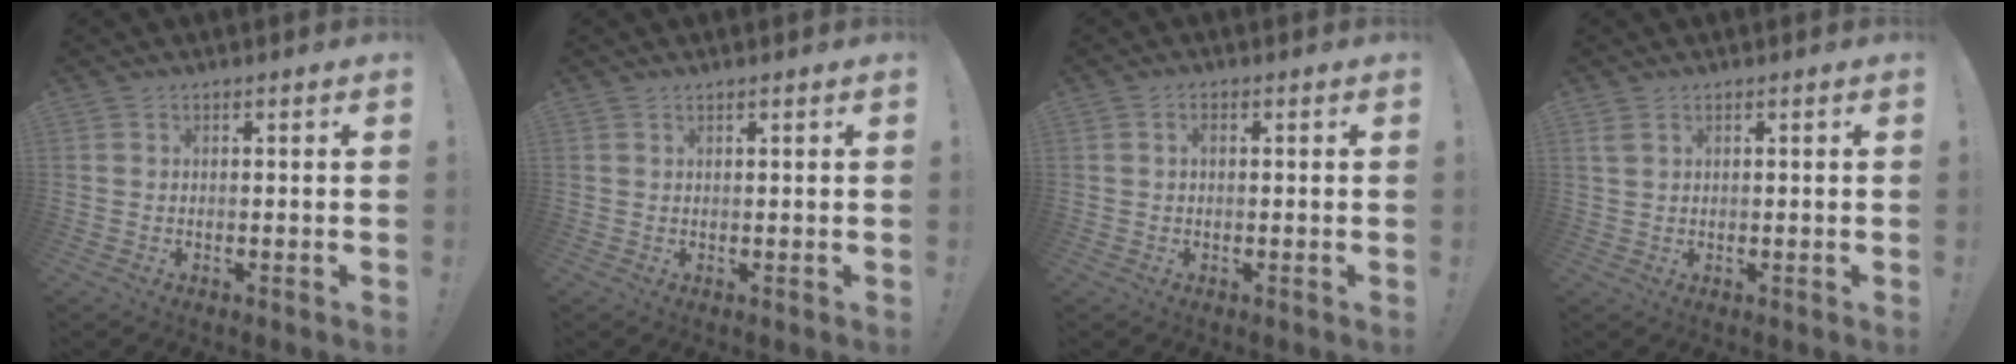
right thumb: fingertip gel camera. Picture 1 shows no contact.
{"total": 0.6, "force": [0.5, -0.1, 0.3], "torque": [0.001, -0.002, 0.008]}
{"total": 1.3, "force": [0.0, 0.7, 1.1], "torque": [-0.027, 0.006, 0.001]}
{"total": 2.4, "force": [1.4, 1.2, 1.6], "torque": [-0.026, -0.001, 0.025]}